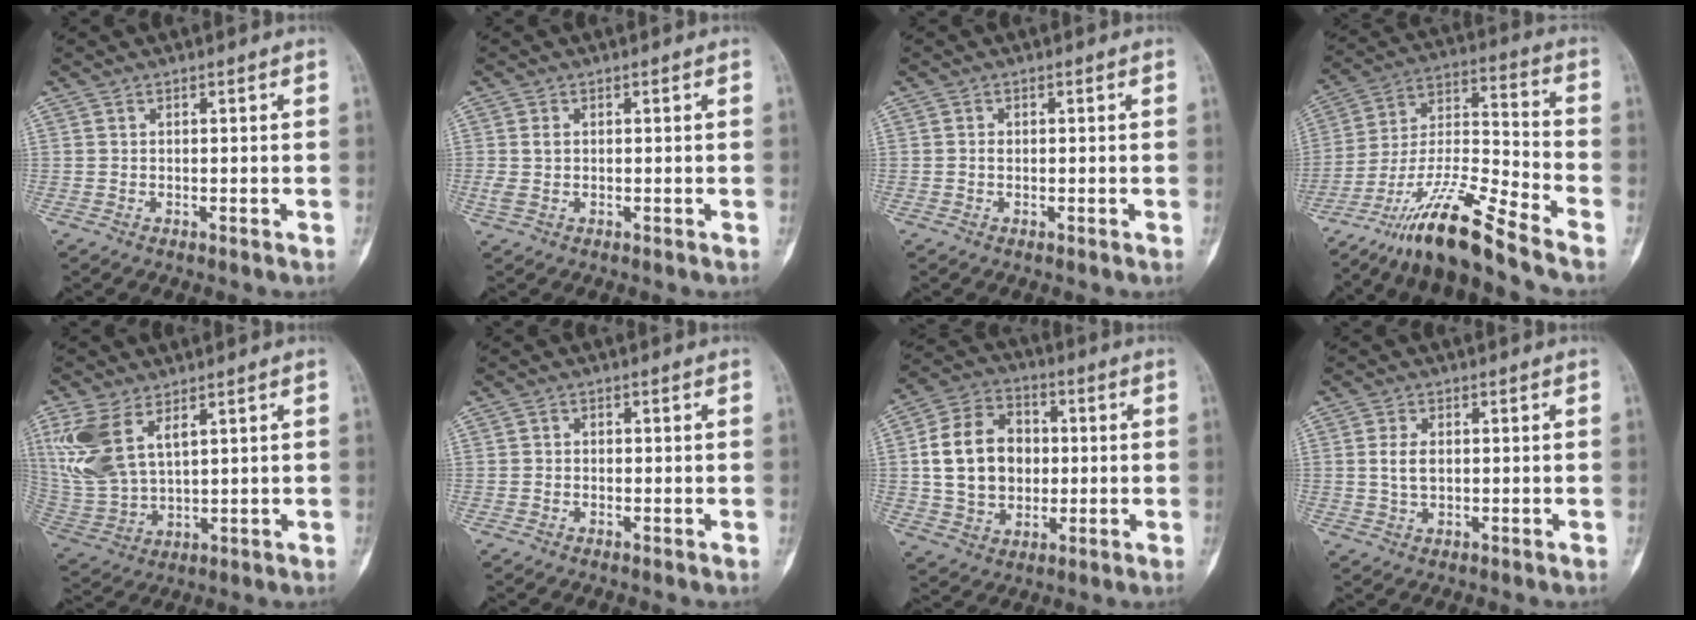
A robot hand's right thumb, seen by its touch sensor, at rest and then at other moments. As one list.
[{"total": 2.2, "force": [0.1, 1.4, 1.7], "torque": [-0.047, 0.003, 0.004]}, {"total": 0.8, "force": [-0.1, 0.7, 0.4], "torque": [-0.004, 0.003, -0.003]}, {"total": 16.5, "force": [-12.8, 0.8, 10.4], "torque": [-0.213, 0.075, -0.234]}, {"total": 12.7, "force": [5.8, 6.8, 9.0], "torque": [-0.199, -0.008, 0.136]}, {"total": 0.6, "force": [-0.1, 0.6, 0.3], "torque": [0.001, 0.002, -0.008]}, {"total": 15.2, "force": [1.0, 11.8, 9.5], "torque": [-0.142, 0.019, 0.020]}, {"total": 3.6, "force": [0.3, 2.2, 2.8], "torque": [-0.056, 0.003, 0.007]}]